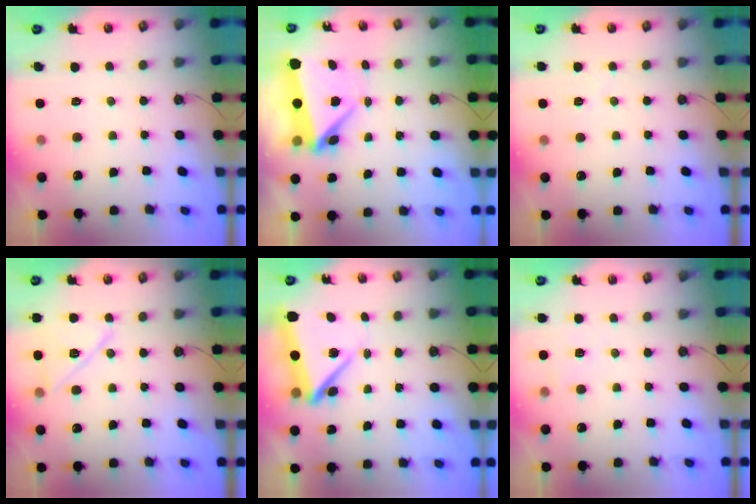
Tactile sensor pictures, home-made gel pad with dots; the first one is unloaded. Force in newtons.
{"total": 7.9, "press": 7.6, "slide": 2.0}
{"total": 3.0, "press": 2.7, "slide": 1.5}
{"total": 12.5, "press": 12.4, "slide": 1.6}
{"total": 8.4, "press": 8.1, "slide": 2.0}
{"total": 5.0, "press": 4.4, "slide": 2.3}